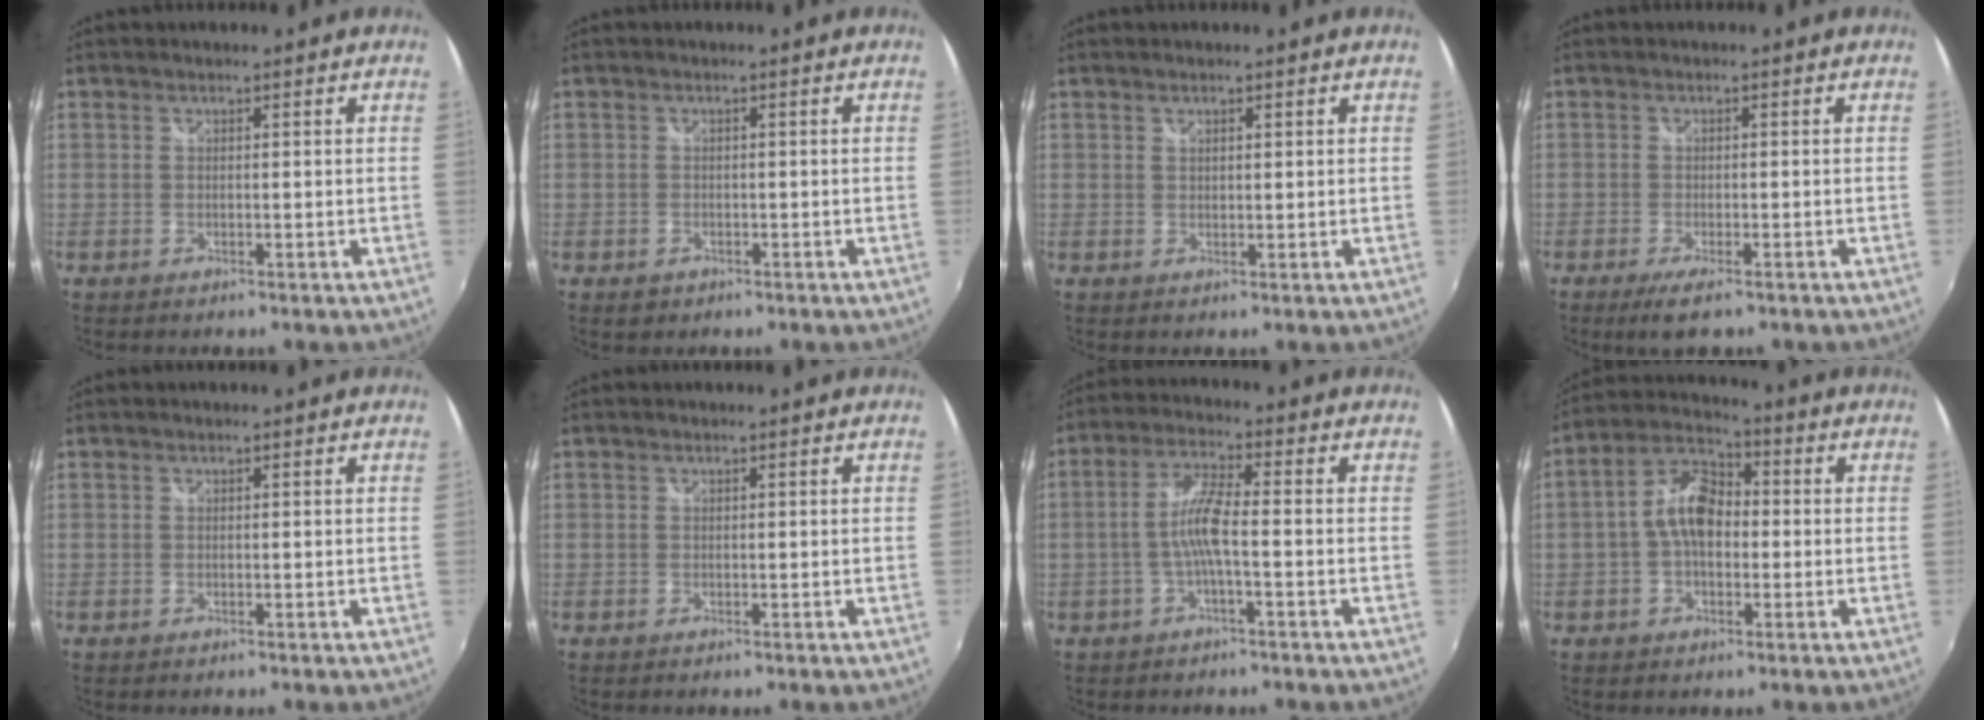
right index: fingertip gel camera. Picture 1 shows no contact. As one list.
[{"total": 2.1, "force": [-1.1, 1.7, 0.7], "torque": [-0.015, -0.002, -0.014]}, {"total": 0.9, "force": [0.5, 0.5, 0.5], "torque": [-0.006, 0.001, 0.009]}, {"total": 4.4, "force": [-3.1, 1.0, 3.0], "torque": [-0.069, -0.016, -0.054]}, {"total": 0.0}, {"total": 0.0}, {"total": 6.0, "force": [-1.6, 0.4, 5.8], "torque": [-0.126, 0.009, -0.028]}, {"total": 8.8, "force": [-0.6, 5.3, 7.1], "torque": [-0.141, 0.024, -0.014]}]